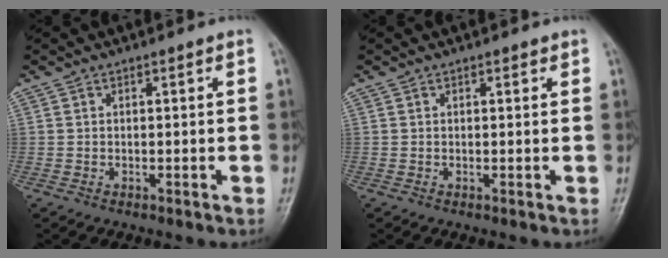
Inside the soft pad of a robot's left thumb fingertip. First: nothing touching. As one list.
[{"total": 1.1, "force": [0.7, 0.5, 0.7], "torque": [-0.005, -0.001, 0.006]}]